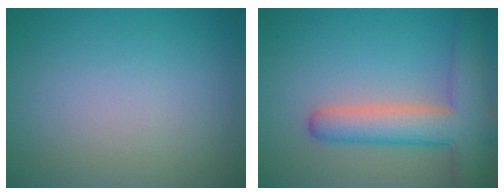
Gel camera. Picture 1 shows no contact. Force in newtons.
{"total": 6.8, "press": 6.7, "slide": 0.6}